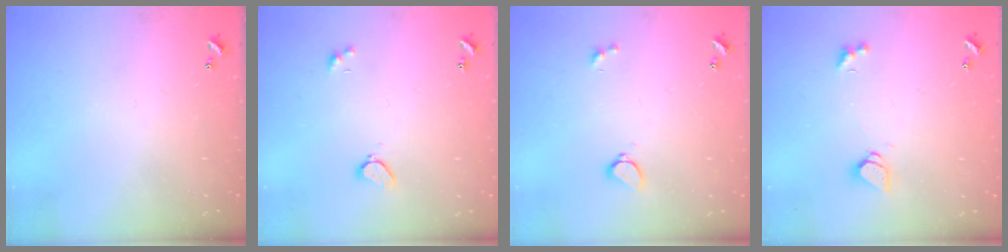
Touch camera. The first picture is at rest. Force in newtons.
{"total": 1.8, "press": 1.7, "slide": 0.4}
{"total": 2.9, "press": 2.4, "slide": 1.6}
{"total": 1.8, "press": 1.8, "slide": 0.5}